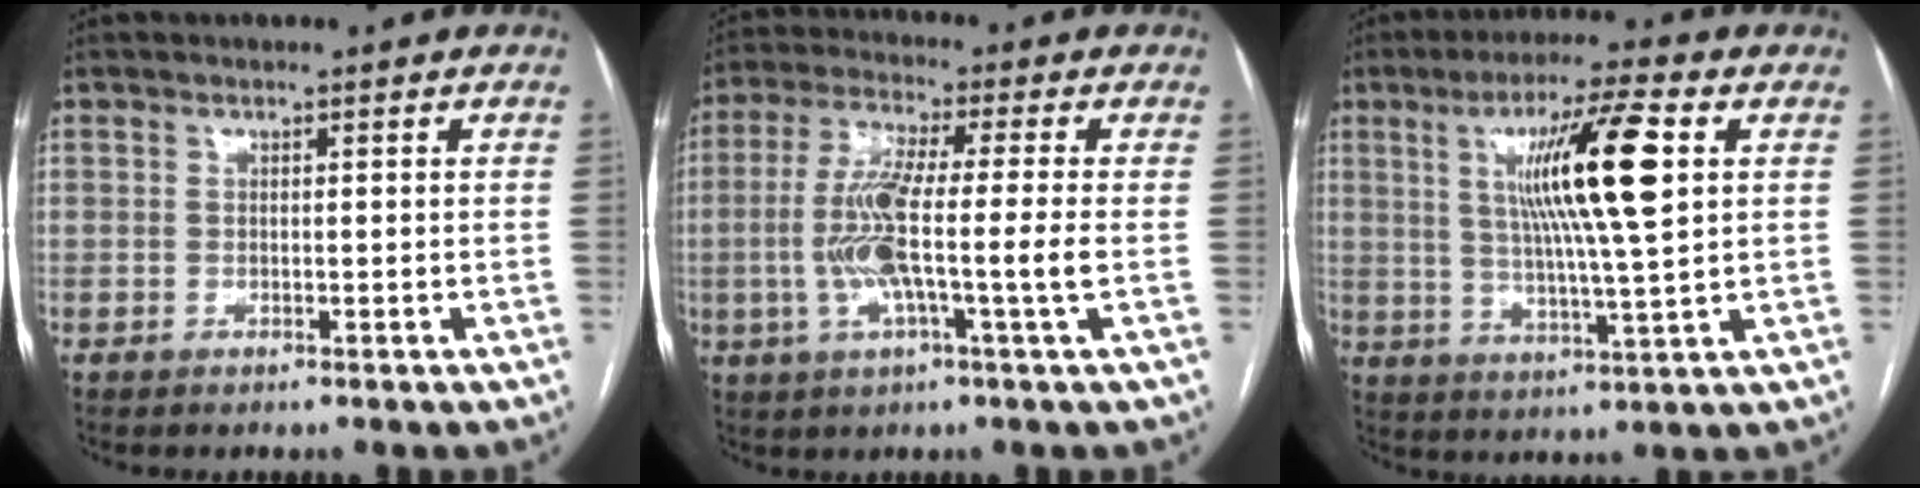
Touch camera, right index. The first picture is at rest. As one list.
[{"total": 11.0, "force": [-1.4, -0.1, 10.9], "torque": [-0.220, 0.000, -0.034]}, {"total": 14.0, "force": [3.7, 0.0, 13.5], "torque": [-0.238, 0.005, 0.064]}]